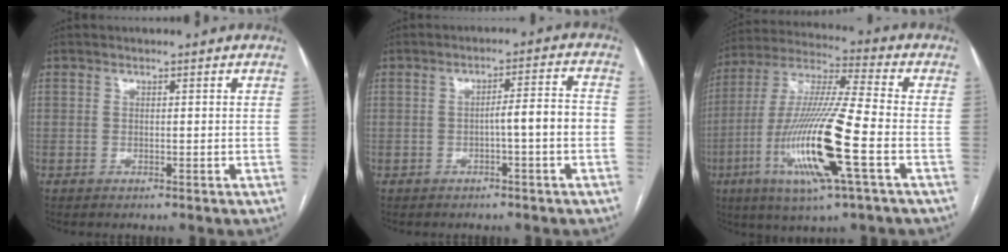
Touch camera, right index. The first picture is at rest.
{"total": 5.0, "force": [-1.5, 0.1, 4.8], "torque": [-0.067, 0.018, -0.020]}
{"total": 18.7, "force": [-5.9, 0.8, 17.7], "torque": [-0.367, -0.021, -0.112]}